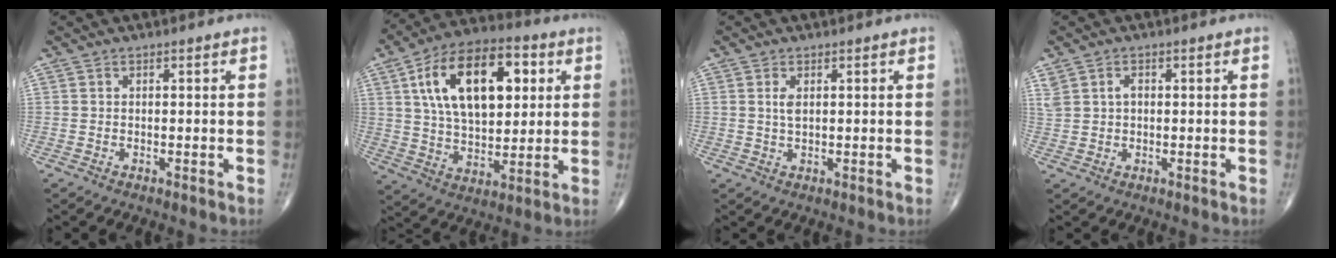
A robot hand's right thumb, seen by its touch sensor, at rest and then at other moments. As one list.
[{"total": 21.5, "force": [6.3, 11.6, 17.0], "torque": [-0.254, -0.002, 0.104]}, {"total": 2.2, "force": [0.7, 1.0, 1.8], "torque": [-0.036, -0.002, 0.016]}, {"total": 3.2, "force": [1.1, 2.2, 2.1], "torque": [-0.042, 0.008, 0.027]}]